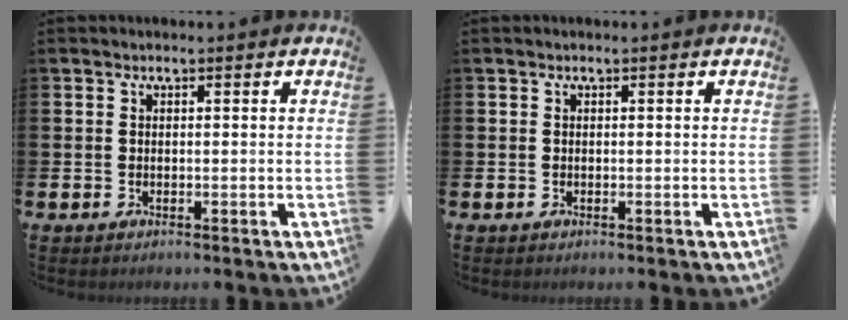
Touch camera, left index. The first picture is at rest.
{"total": 0.0}